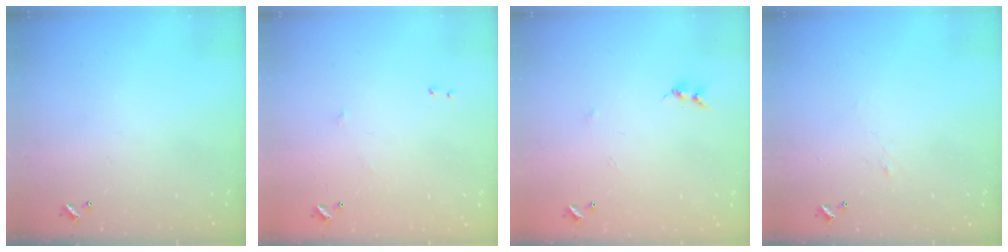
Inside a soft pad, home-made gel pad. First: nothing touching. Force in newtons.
{"total": 6.0, "press": 5.9, "slide": 0.8}
{"total": 5.8, "press": 5.8, "slide": 0.7}
{"total": 0.9, "press": 0.6, "slide": 0.6}